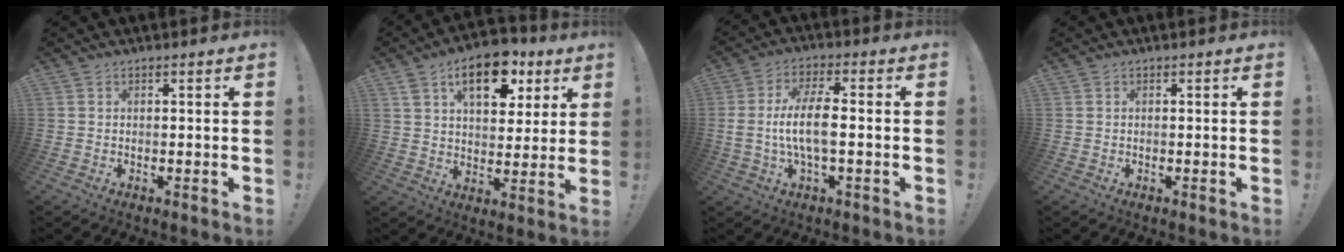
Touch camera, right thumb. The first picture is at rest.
{"total": 15.2, "force": [7.7, 8.5, 9.9], "torque": [-0.141, -0.026, 0.133]}
{"total": 10.8, "force": [-1.0, 3.5, 10.2], "torque": [-0.203, 0.004, -0.019]}
{"total": 0.0}